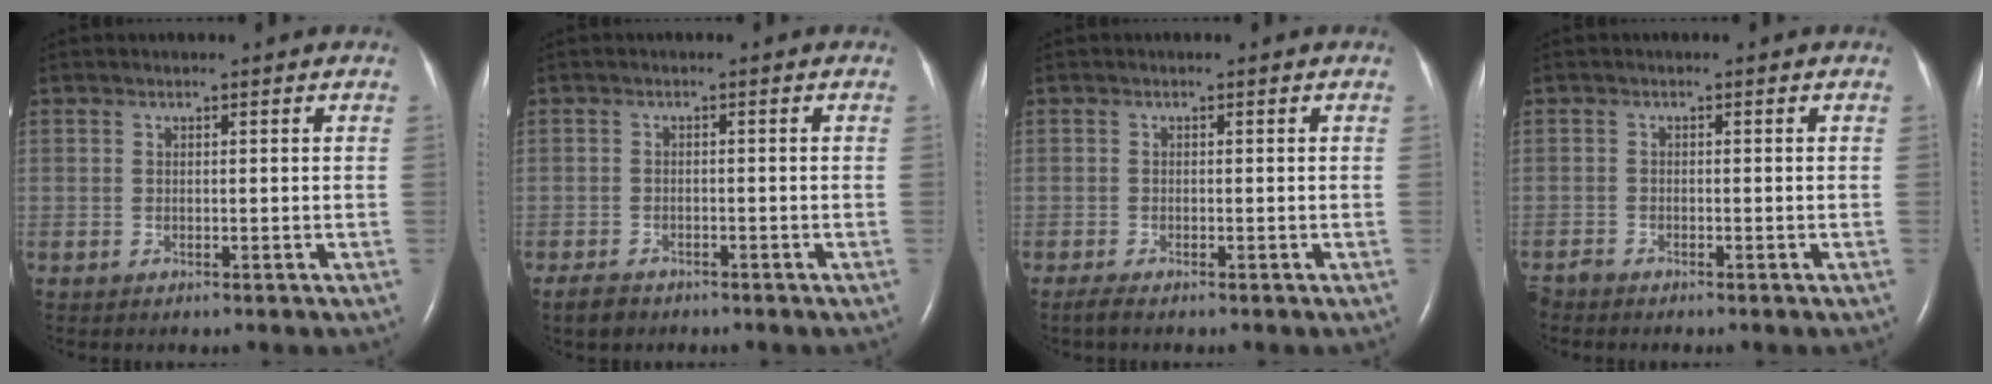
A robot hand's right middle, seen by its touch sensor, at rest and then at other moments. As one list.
[{"total": 2.6, "force": [-2.1, 1.2, 0.9], "torque": [-0.024, -0.002, -0.030]}, {"total": 1.2, "force": [-1.0, 0.0, 0.7], "torque": [-0.026, -0.006, -0.020]}, {"total": 1.2, "force": [-1.2, 0.1, 0.1], "torque": [-0.004, -0.003, -0.021]}]